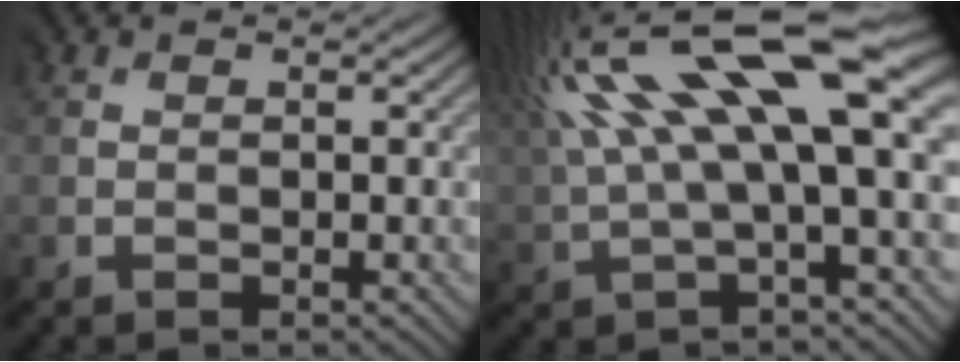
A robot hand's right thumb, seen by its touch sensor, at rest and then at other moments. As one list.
[{"total": 15.6, "force": [5.3, 4.1, 14.1], "torque": [-0.284, 0.014, 0.099]}]